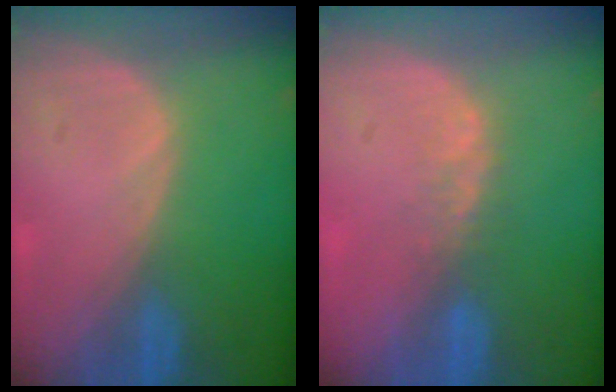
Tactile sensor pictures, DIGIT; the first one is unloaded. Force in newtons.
{"total": 2.5, "press": 1.9, "slide": 1.5}